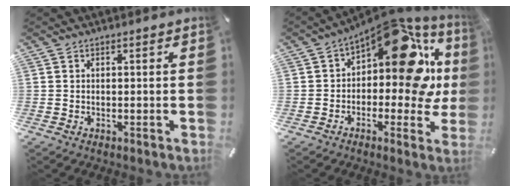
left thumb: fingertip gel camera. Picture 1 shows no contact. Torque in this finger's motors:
{"motor_torque": [2.18, 2.82, 1.61, -1.15, 0.44]}